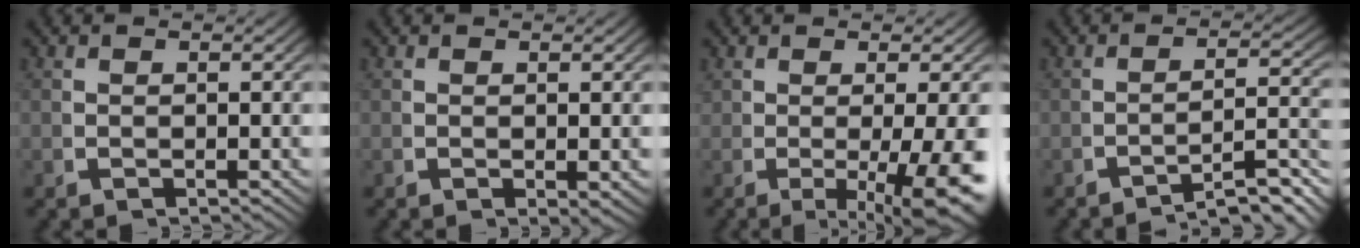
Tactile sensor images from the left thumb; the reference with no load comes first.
{"total": 1.0, "force": [0.2, 0.4, 0.9], "torque": [-0.012, -0.004, 0.007]}
{"total": 7.0, "force": [-1.5, 2.4, 6.4], "torque": [-0.102, -0.023, -0.008]}
{"total": 6.7, "force": [-4.5, 2.3, 4.5], "torque": [-0.061, -0.018, -0.059]}